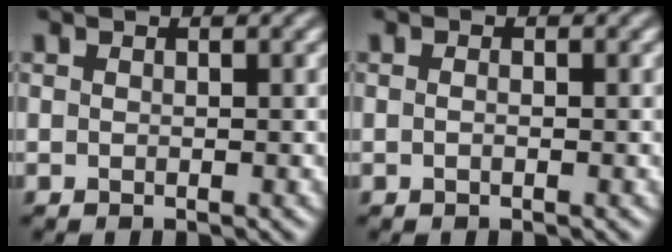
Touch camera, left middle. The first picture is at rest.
{"total": 0.6, "force": [-0.2, 0.2, 0.5], "torque": [-0.009, -0.008, -0.003]}